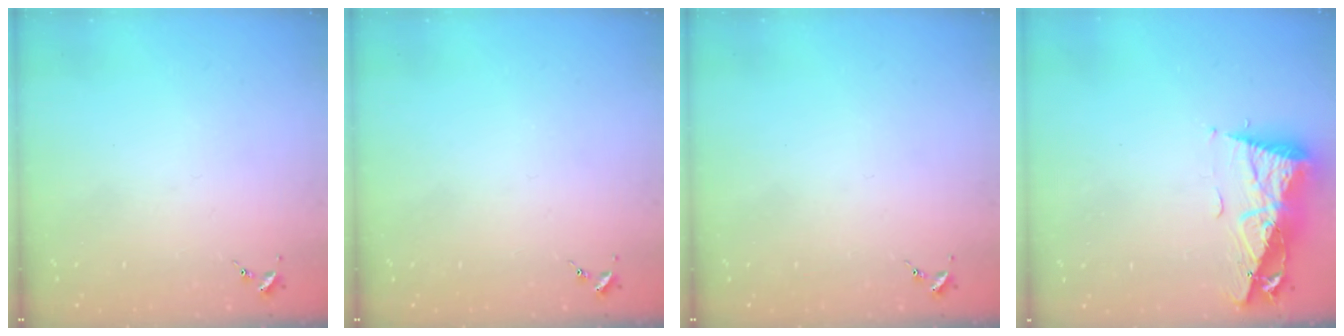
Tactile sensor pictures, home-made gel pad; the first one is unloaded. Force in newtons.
{"total": 0.0}
{"total": 0.0}
{"total": 11.0, "press": 10.9, "slide": 1.3}